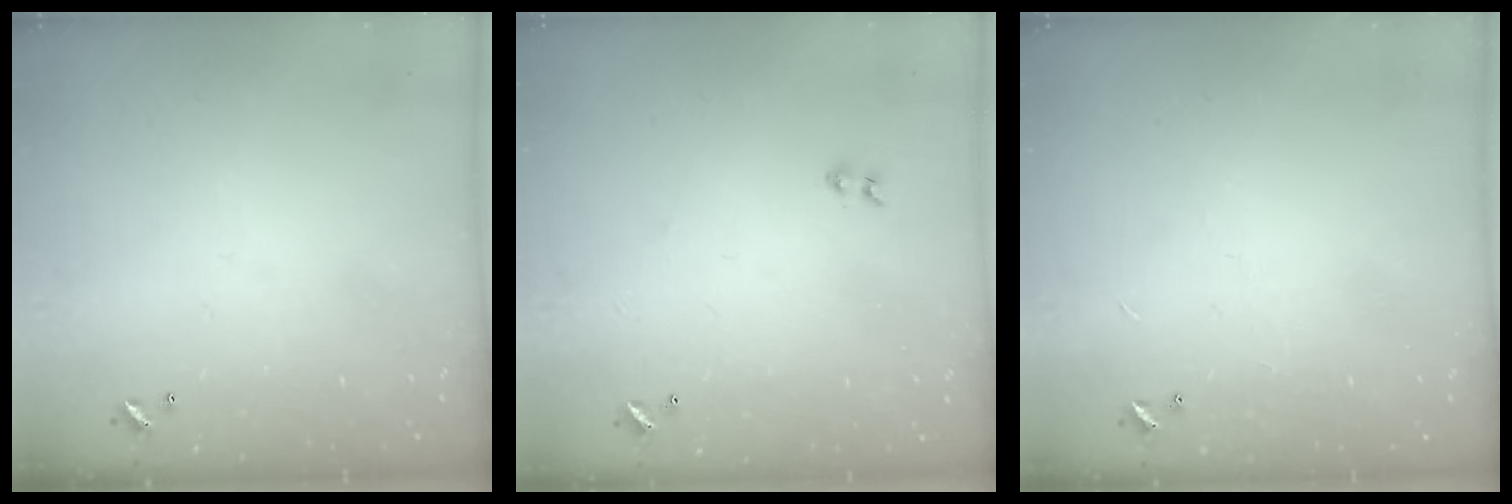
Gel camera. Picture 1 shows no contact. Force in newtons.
{"total": 1.9, "press": 1.7, "slide": 0.9}
{"total": 4.2, "press": 4.2, "slide": 0.4}